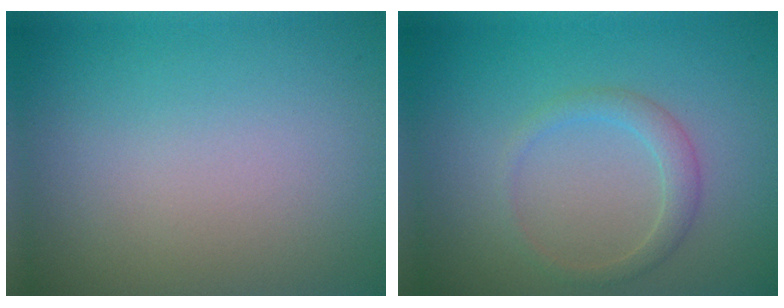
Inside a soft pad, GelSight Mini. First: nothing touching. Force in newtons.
{"total": 1.8, "press": 1.8, "slide": 0.0}